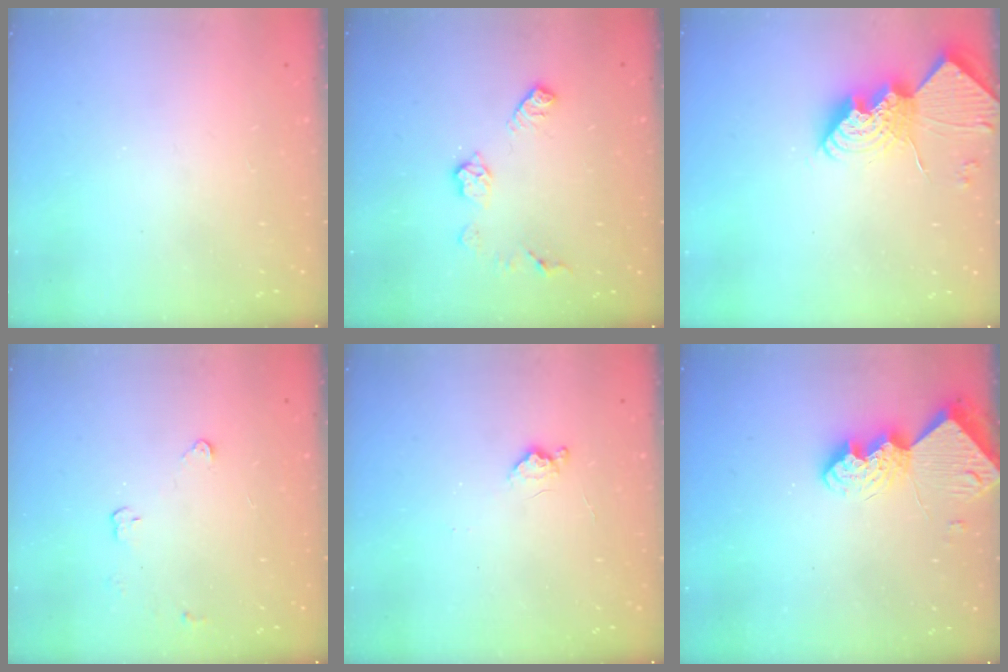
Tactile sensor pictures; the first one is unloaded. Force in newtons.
{"total": 8.1, "press": 8.1, "slide": 0.2}
{"total": 11.8, "press": 11.8, "slide": 1.0}
{"total": 3.0, "press": 3.0, "slide": 0.3}
{"total": 6.2, "press": 6.1, "slide": 0.8}
{"total": 10.1, "press": 10.1, "slide": 1.0}